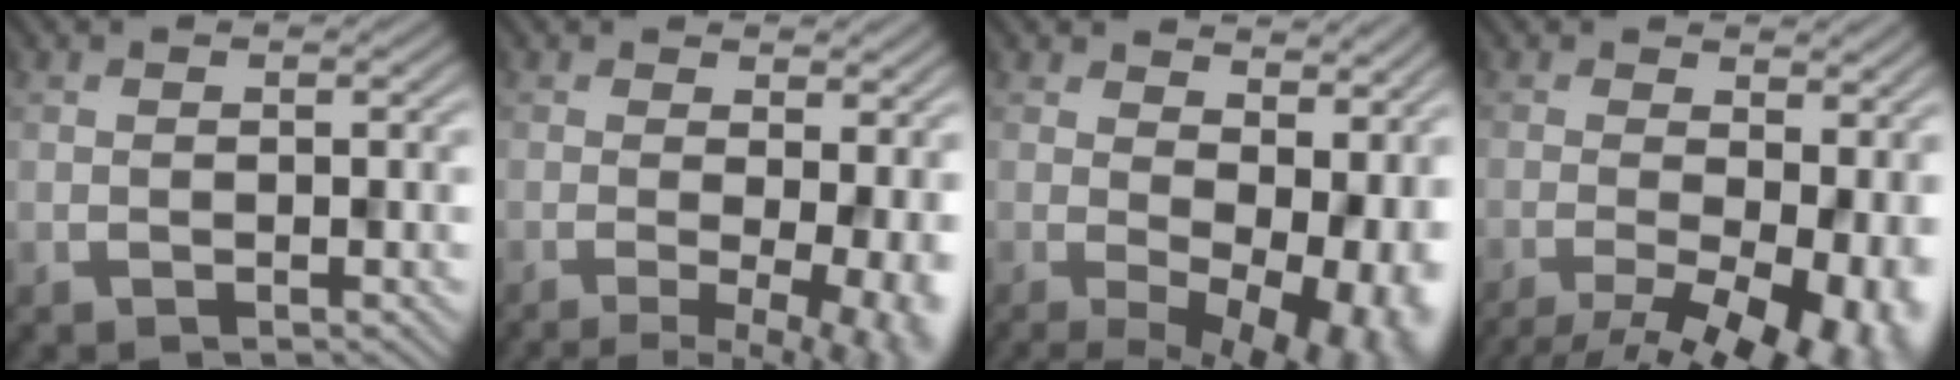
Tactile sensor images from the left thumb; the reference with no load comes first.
{"total": 7.9, "force": [-0.8, 2.4, 7.5], "torque": [-0.065, -0.001, 0.004]}
{"total": 12.8, "force": [1.0, 7.1, 10.6], "torque": [-0.123, -0.020, 0.061]}
{"total": 10.2, "force": [-3.2, 3.7, 8.9], "torque": [-0.116, -0.016, -0.030]}